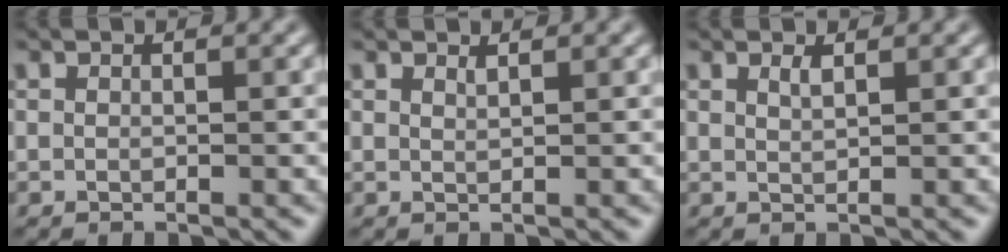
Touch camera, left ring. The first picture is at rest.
{"total": 0.6, "force": [0.6, 0.1, 0.2], "torque": [-0.001, -0.002, 0.012]}
{"total": 0.9, "force": [0.7, 0.2, 0.6], "torque": [-0.008, -0.001, 0.011]}